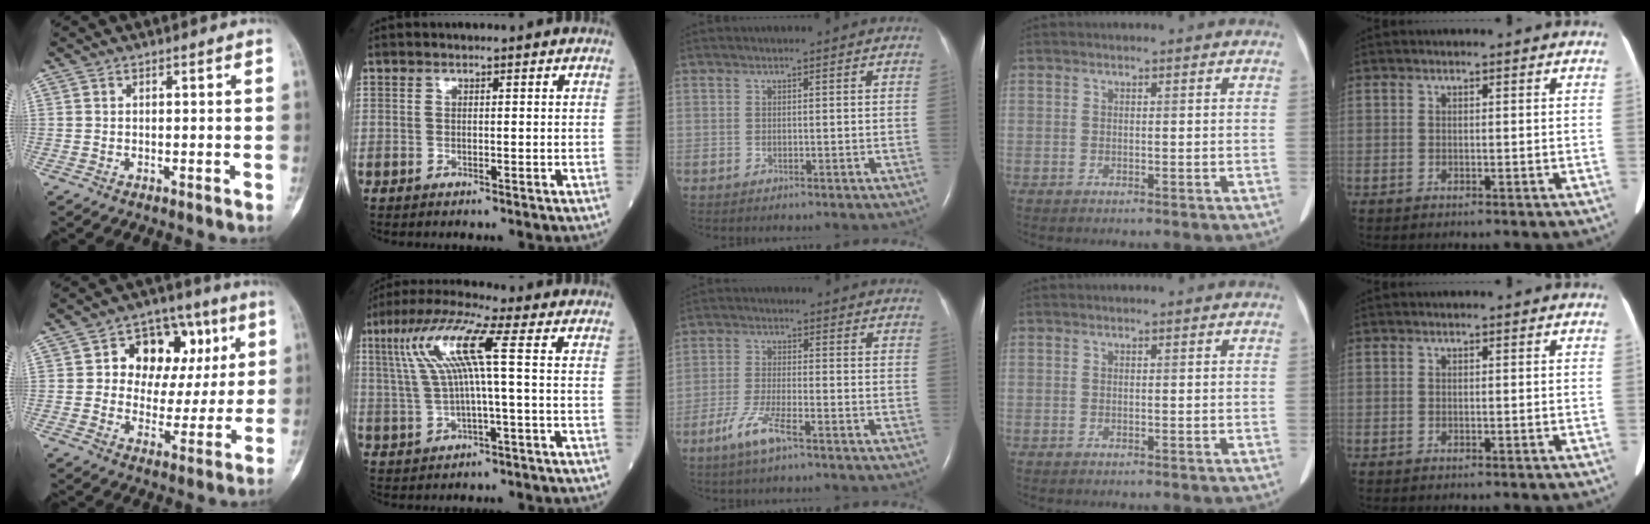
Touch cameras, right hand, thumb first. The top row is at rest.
{"thumb": {"total": 15.2, "force": [4.3, 11.2, 9.4], "torque": [-0.073, 0.015, 0.066]}, "index": {"total": 9.9, "force": [2.0, 0.1, 9.7], "torque": [-0.202, 0.029, 0.039]}, "middle": {"total": 5.4, "force": [-3.4, 0.6, 4.2], "torque": [-0.094, -0.008, -0.067]}}